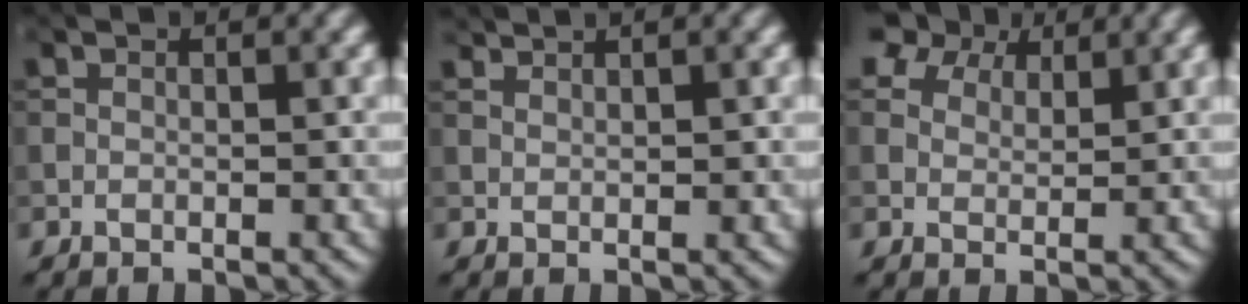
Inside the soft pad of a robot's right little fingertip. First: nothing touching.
{"total": 1.3, "force": [1.2, 0.1, 0.4], "torque": [-0.009, -0.001, 0.021]}
{"total": 6.5, "force": [4.9, 3.4, 2.6], "torque": [-0.063, 0.003, 0.082]}